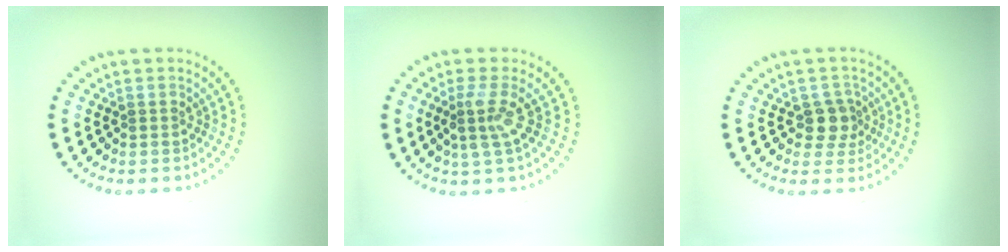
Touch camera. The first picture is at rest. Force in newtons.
{"total": 2.7, "press": 2.0, "slide": 1.8}
{"total": 2.4, "press": 1.9, "slide": 1.4}